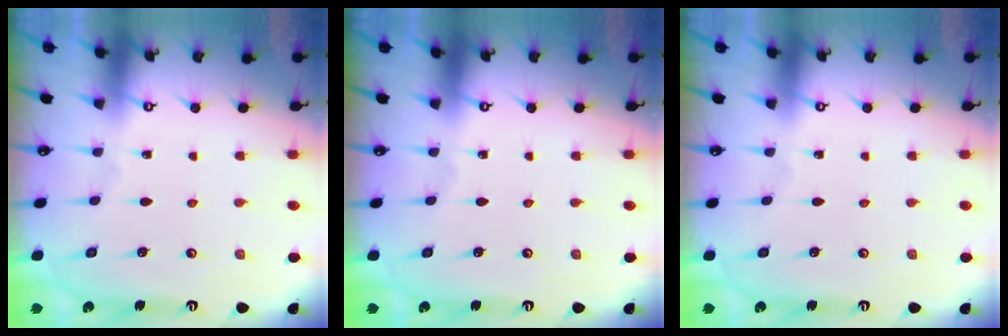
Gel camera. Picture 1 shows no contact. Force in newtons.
{"total": 0.0}
{"total": 0.0}